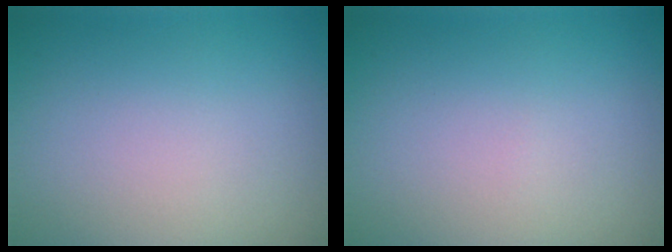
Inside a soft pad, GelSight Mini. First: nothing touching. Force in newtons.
{"total": 0.0}